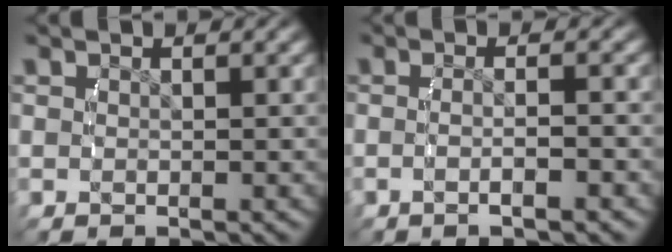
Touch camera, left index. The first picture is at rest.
{"total": 2.3, "force": [-1.1, -0.5, 2.0], "torque": [-0.035, 0.002, -0.016]}